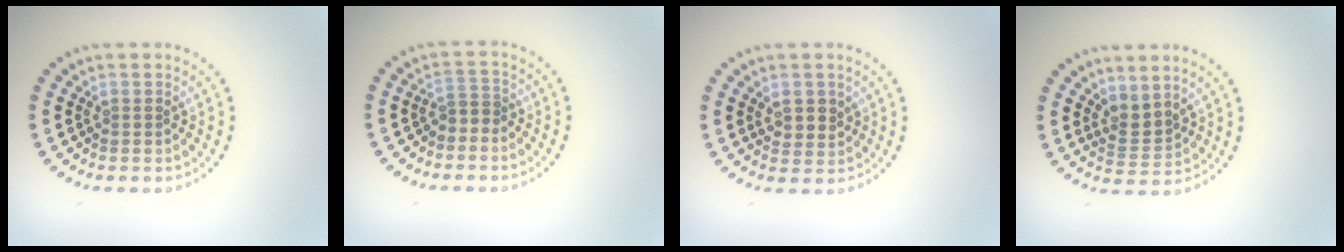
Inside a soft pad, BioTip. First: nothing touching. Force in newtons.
{"total": 1.3, "press": 1.0, "slide": 0.8}
{"total": 2.0, "press": 1.9, "slide": 0.7}
{"total": 2.3, "press": 1.5, "slide": 1.7}